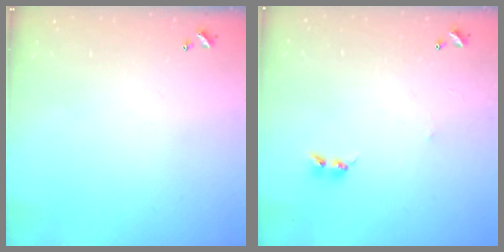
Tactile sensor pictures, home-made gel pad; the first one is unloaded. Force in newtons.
{"total": 2.5, "press": 2.5, "slide": 0.4}